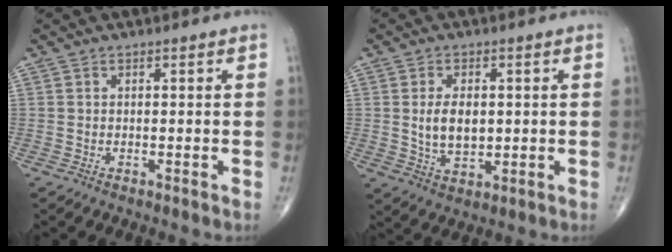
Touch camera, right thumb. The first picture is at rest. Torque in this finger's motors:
{"motor_torque": [-0.14, 0.25, 0.19, -0.04, -0.03]}